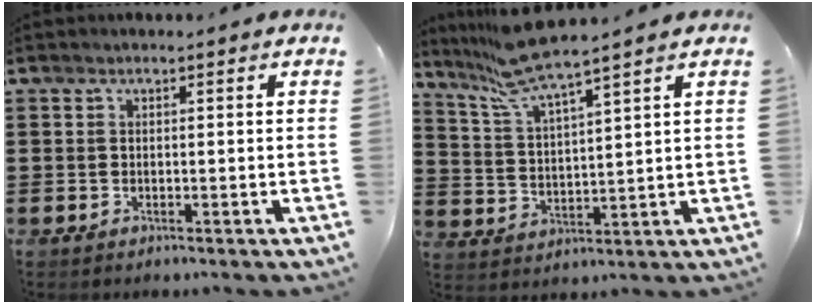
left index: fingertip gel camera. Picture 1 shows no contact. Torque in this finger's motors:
{"motor_torque": [1.95, -0.19, 0.28, 0.19]}